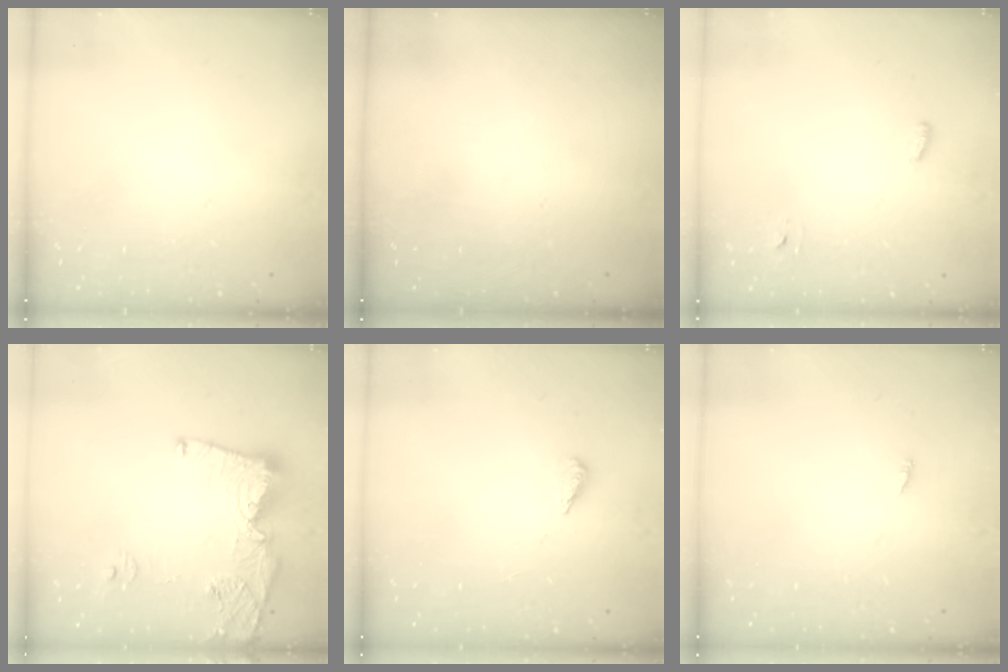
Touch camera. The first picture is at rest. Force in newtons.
{"total": 0.0}
{"total": 2.8, "press": 2.7, "slide": 0.6}
{"total": 14.7, "press": 14.6, "slide": 1.8}
{"total": 2.1, "press": 1.9, "slide": 0.8}
{"total": 1.8, "press": 1.8, "slide": 0.2}